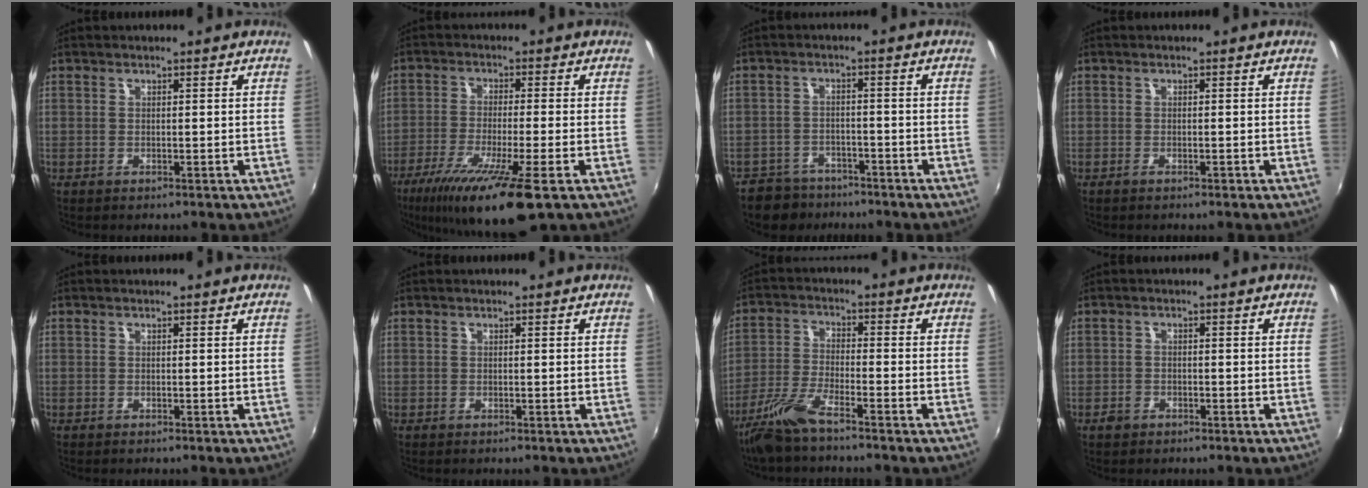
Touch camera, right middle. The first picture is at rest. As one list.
[{"total": 15.0, "force": [-8.9, 1.3, 12.0], "torque": [-0.234, -0.051, -0.152]}, {"total": 7.6, "force": [-6.1, 4.3, 1.4], "torque": [-0.050, 0.006, -0.096]}, {"total": 0.9, "force": [-0.8, 0.2, 0.4], "torque": [-0.007, -0.003, -0.015]}, {"total": 0.0}, {"total": 0.0}, {"total": 7.8, "force": [-6.0, 1.2, 4.9], "torque": [-0.112, -0.008, -0.121]}, {"total": 2.1, "force": [-1.4, 1.4, 0.6], "torque": [-0.015, 0.000, -0.025]}]